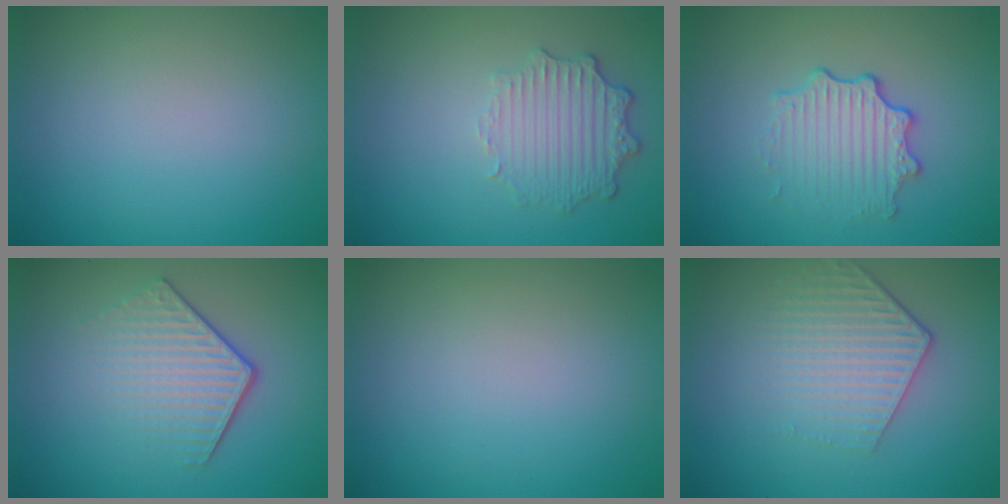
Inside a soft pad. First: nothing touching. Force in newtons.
{"total": 2.9, "press": 2.4, "slide": 1.6}
{"total": 3.5, "press": 2.7, "slide": 2.2}
{"total": 4.2, "press": 2.9, "slide": 3.0}
{"total": 0.0}
{"total": 4.1, "press": 3.1, "slide": 2.7}